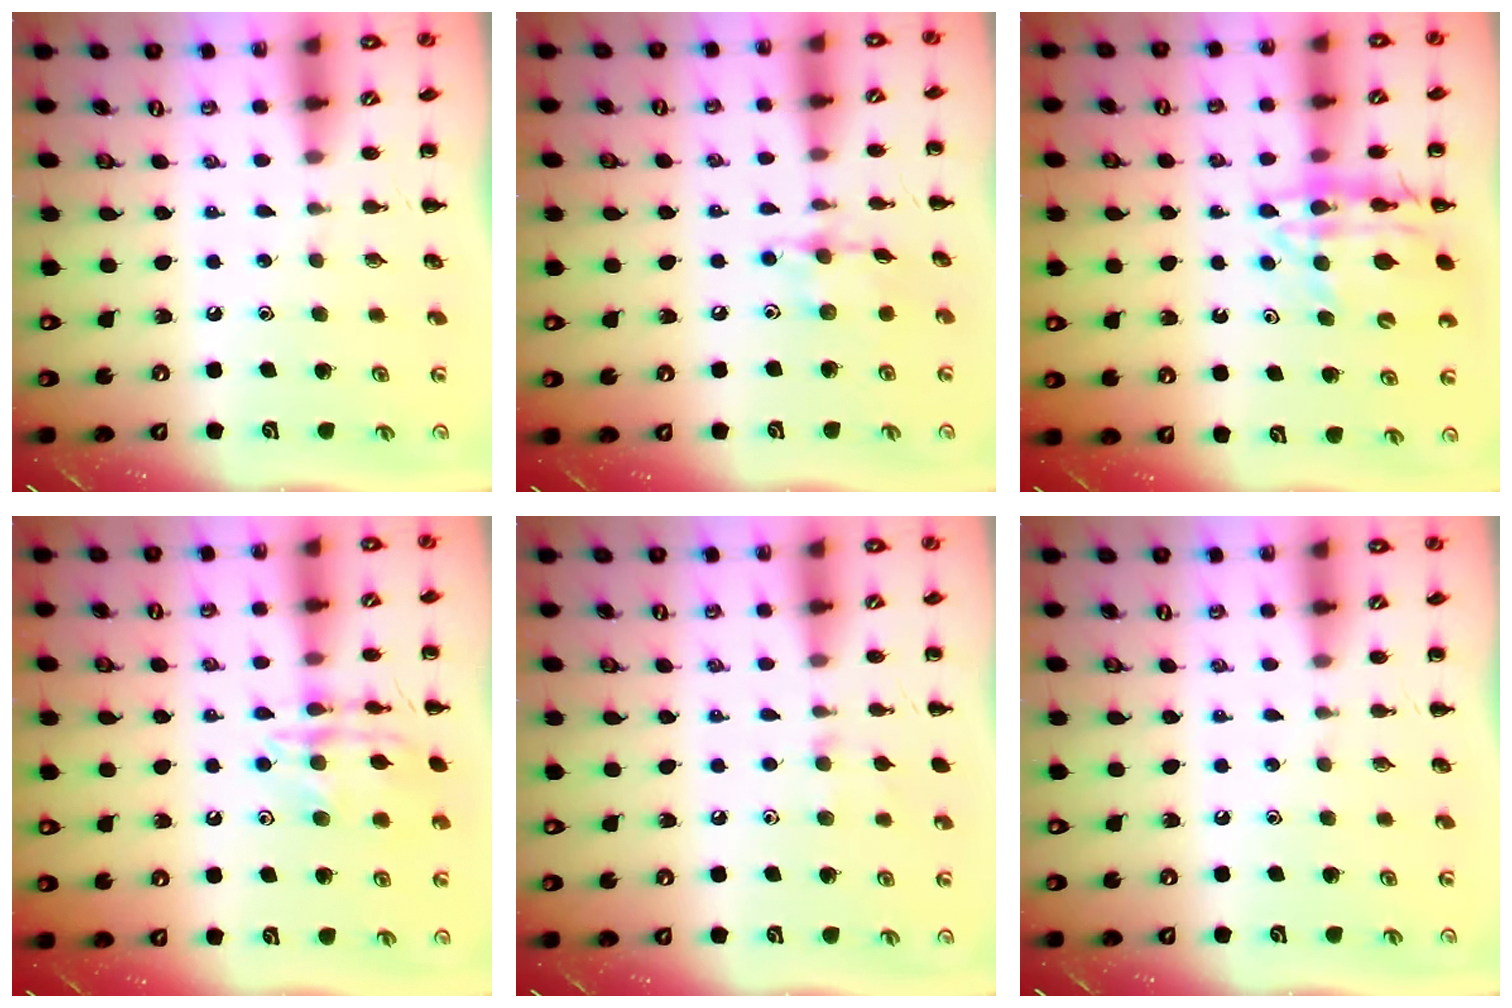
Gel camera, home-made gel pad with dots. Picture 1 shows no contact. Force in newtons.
{"total": 8.7, "press": 8.7, "slide": 0.5}
{"total": 14.7, "press": 14.3, "slide": 3.3}
{"total": 14.0, "press": 13.9, "slide": 0.7}
{"total": 6.5, "press": 6.2, "slide": 1.8}
{"total": 0.0}